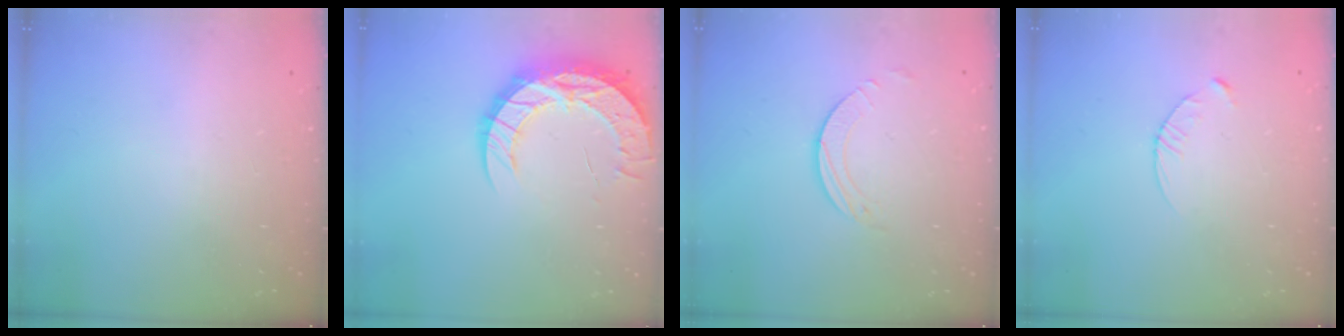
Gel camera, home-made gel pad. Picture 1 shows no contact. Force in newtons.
{"total": 13.4, "press": 13.4, "slide": 1.0}
{"total": 1.9, "press": 1.9, "slide": 0.2}
{"total": 3.4, "press": 3.4, "slide": 0.4}